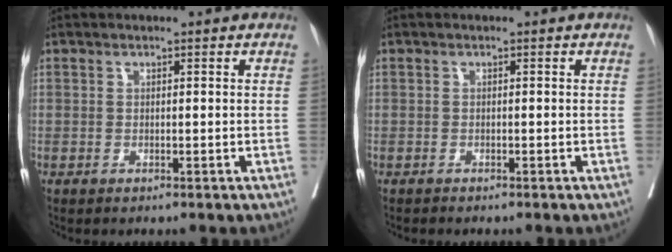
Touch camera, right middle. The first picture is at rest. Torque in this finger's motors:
{"motor_torque": [-0.28, 0.03, -0.05, 0.00]}